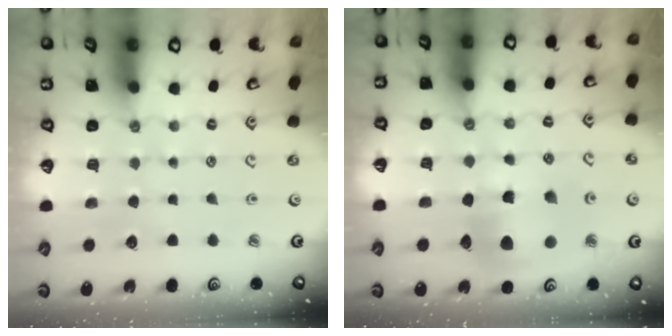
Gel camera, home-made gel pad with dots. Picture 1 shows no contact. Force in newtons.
{"total": 10.5, "press": 10.5, "slide": 1.2}